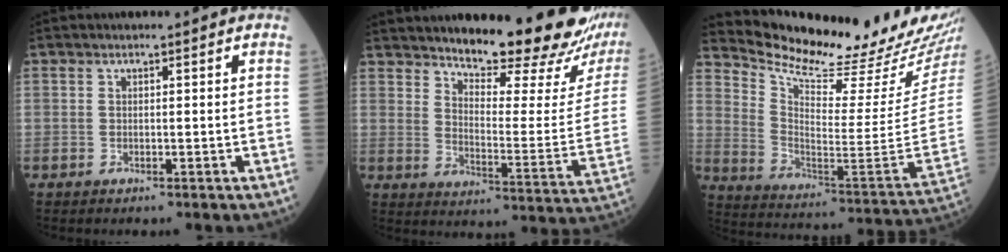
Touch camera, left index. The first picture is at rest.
{"total": 19.1, "force": [16.9, 0.7, 8.8], "torque": [-0.130, -0.072, 0.223]}
{"total": 24.4, "force": [22.5, 1.7, 9.2], "torque": [-0.158, -0.099, 0.320]}